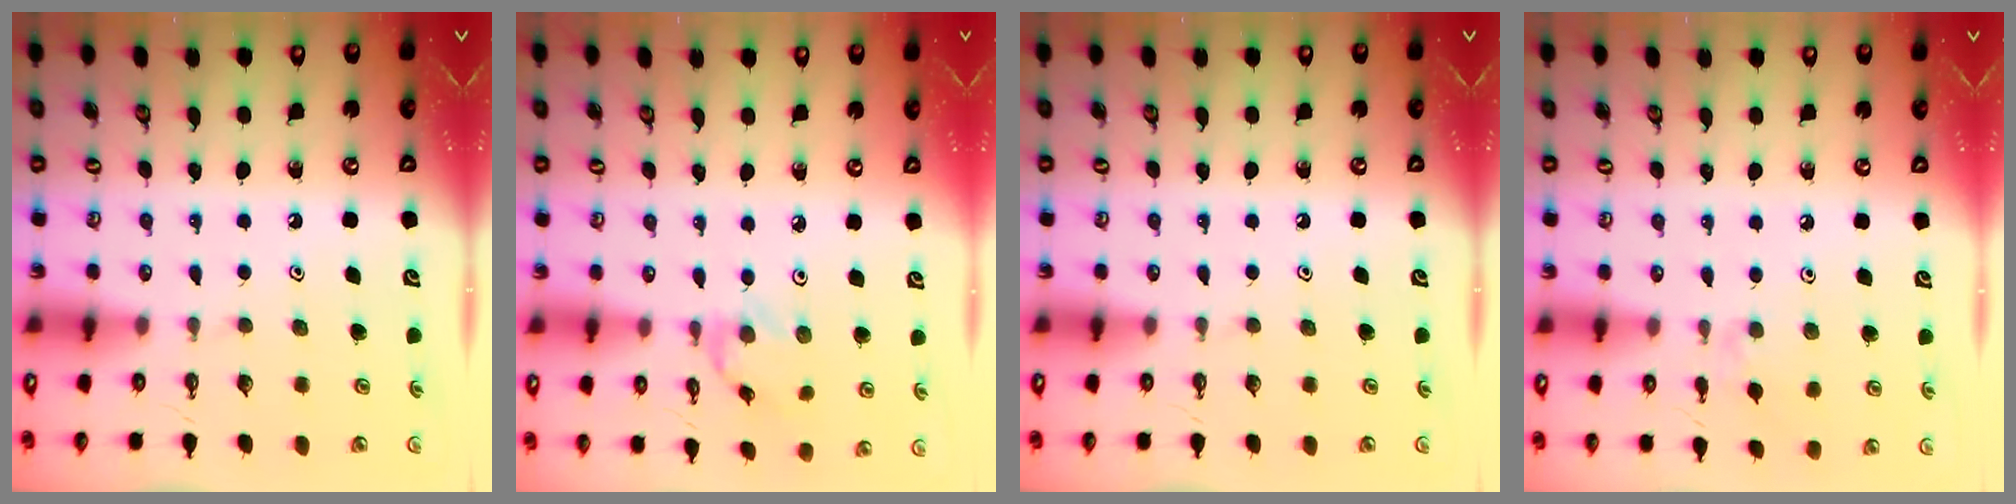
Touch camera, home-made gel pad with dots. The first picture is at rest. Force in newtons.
{"total": 1.3, "press": 1.2, "slide": 0.4}
{"total": 0.0}
{"total": 1.5, "press": 1.4, "slide": 0.4}